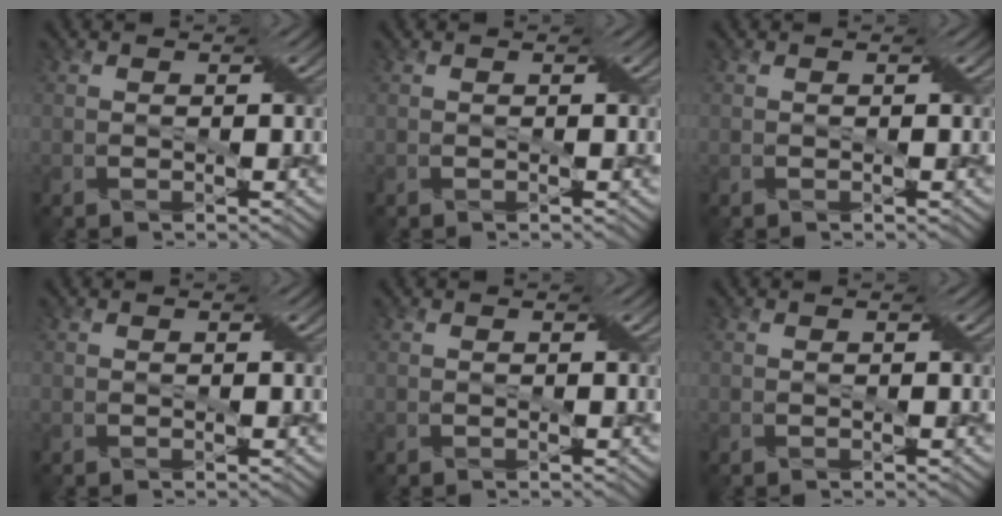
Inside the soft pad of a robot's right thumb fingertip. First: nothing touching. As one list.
[{"total": 0.0}, {"total": 0.0}, {"total": 0.0}, {"total": 0.0}, {"total": 0.0}]